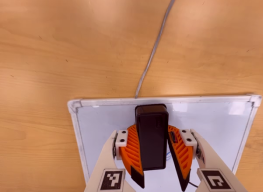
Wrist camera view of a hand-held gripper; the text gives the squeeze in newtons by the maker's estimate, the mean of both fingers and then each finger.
{"total": 11.7, "left": 12.9, "right": 10.4}